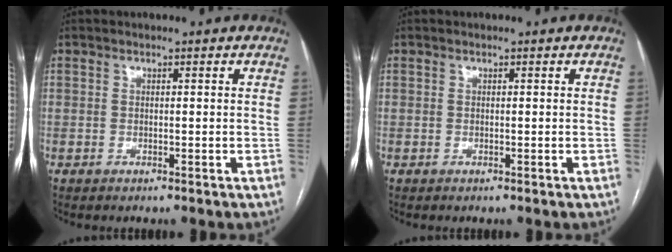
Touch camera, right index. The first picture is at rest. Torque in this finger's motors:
{"motor_torque": [0.00, 0.00, 0.00, 0.00]}